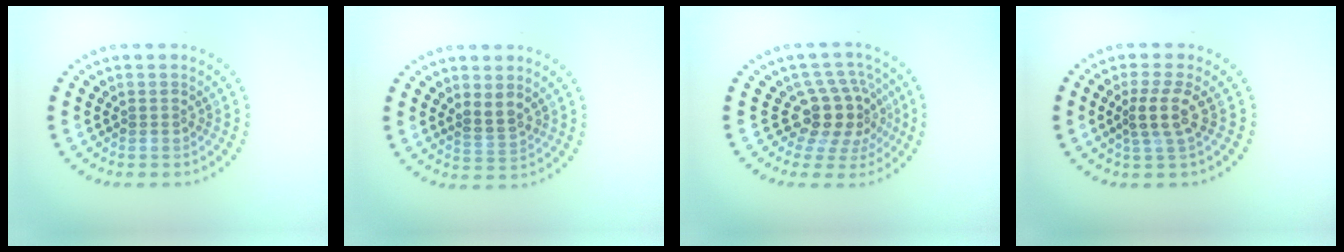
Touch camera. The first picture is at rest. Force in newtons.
{"total": 2.0, "press": 1.8, "slide": 1.0}
{"total": 4.4, "press": 3.4, "slide": 2.8}
{"total": 2.7, "press": 2.1, "slide": 1.8}